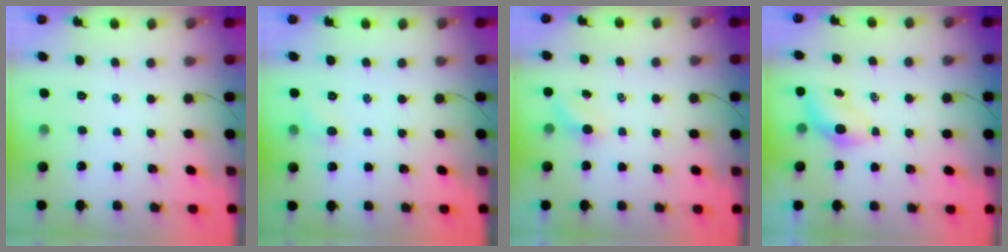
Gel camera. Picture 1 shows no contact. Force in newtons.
{"total": 4.8, "press": 4.6, "slide": 1.3}
{"total": 2.4, "press": 2.3, "slide": 0.7}
{"total": 4.0, "press": 3.9, "slide": 0.8}